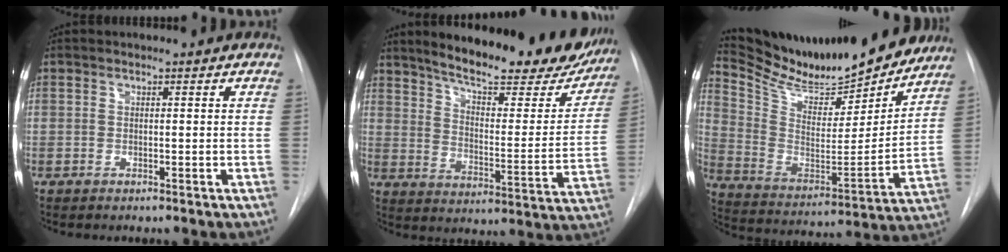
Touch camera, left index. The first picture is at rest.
{"total": 23.2, "force": [19.5, 5.4, 11.4], "torque": [-0.159, -0.039, 0.252]}
{"total": 21.6, "force": [20.1, 4.1, 6.9], "torque": [-0.124, -0.044, 0.317]}